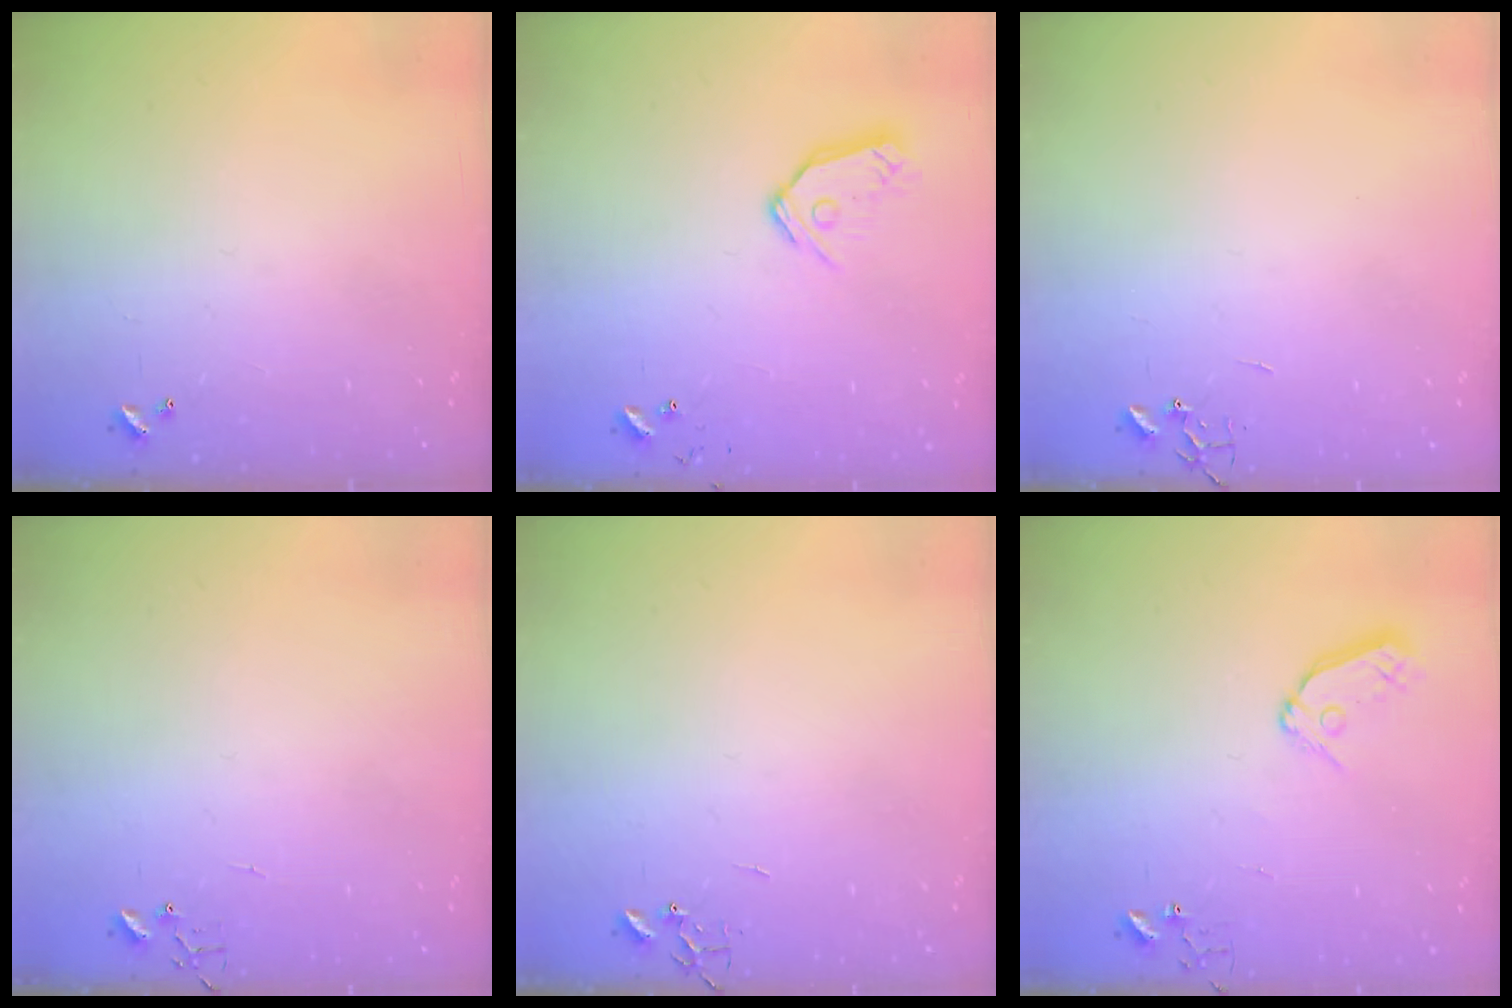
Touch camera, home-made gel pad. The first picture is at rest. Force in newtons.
{"total": 10.1, "press": 10.1, "slide": 1.2}
{"total": 0.0}
{"total": 3.9, "press": 3.9, "slide": 0.4}
{"total": 0.0}
{"total": 8.4, "press": 8.4, "slide": 0.8}